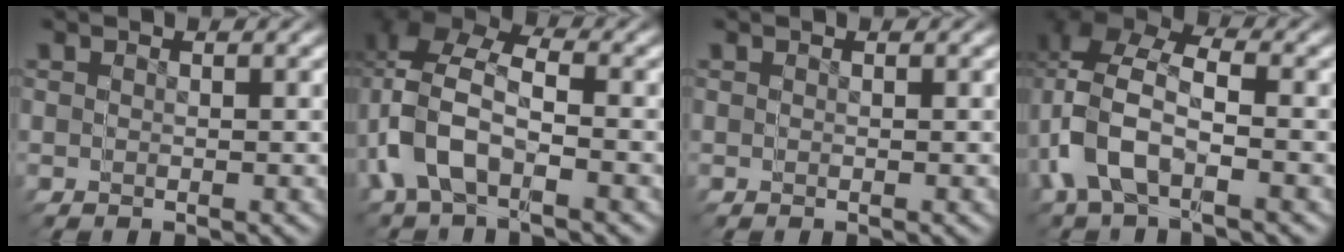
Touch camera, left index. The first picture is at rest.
{"total": 7.8, "force": [-0.8, 6.2, 4.6], "torque": [-0.097, -0.010, -0.018]}
{"total": 0.0}
{"total": 6.5, "force": [-0.5, 5.2, 3.8], "torque": [-0.094, -0.009, -0.014]}